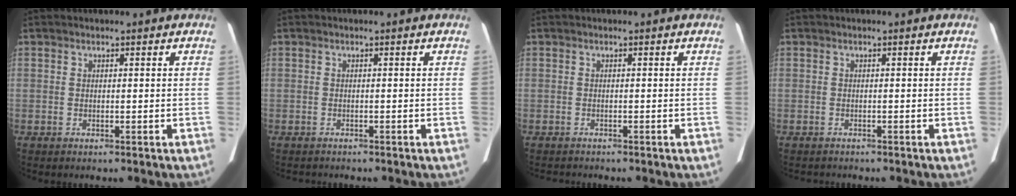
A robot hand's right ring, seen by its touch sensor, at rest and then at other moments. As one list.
[{"total": 1.6, "force": [-1.5, 0.5, 0.4], "torque": [-0.012, -0.003, -0.017]}, {"total": 1.9, "force": [-1.8, 0.5, 0.5], "torque": [-0.011, -0.006, -0.021]}, {"total": 1.6, "force": [-1.5, 0.5, 0.4], "torque": [-0.012, -0.003, -0.017]}]